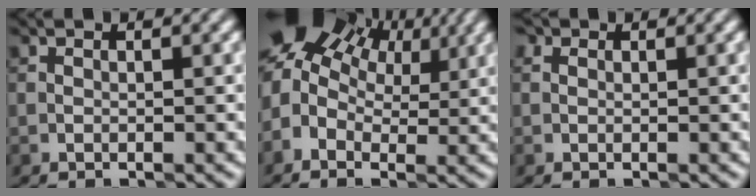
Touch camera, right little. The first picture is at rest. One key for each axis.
{"total": 9.4, "fx": 3.2, "fy": 6.3, "fz": 6.2, "tx": -0.111, "ty": 0.019, "tz": 0.053}
{"total": 1.3, "fx": 0.6, "fy": 0.9, "fz": 0.6, "tx": -0.008, "ty": -0.002, "tz": -0.013}